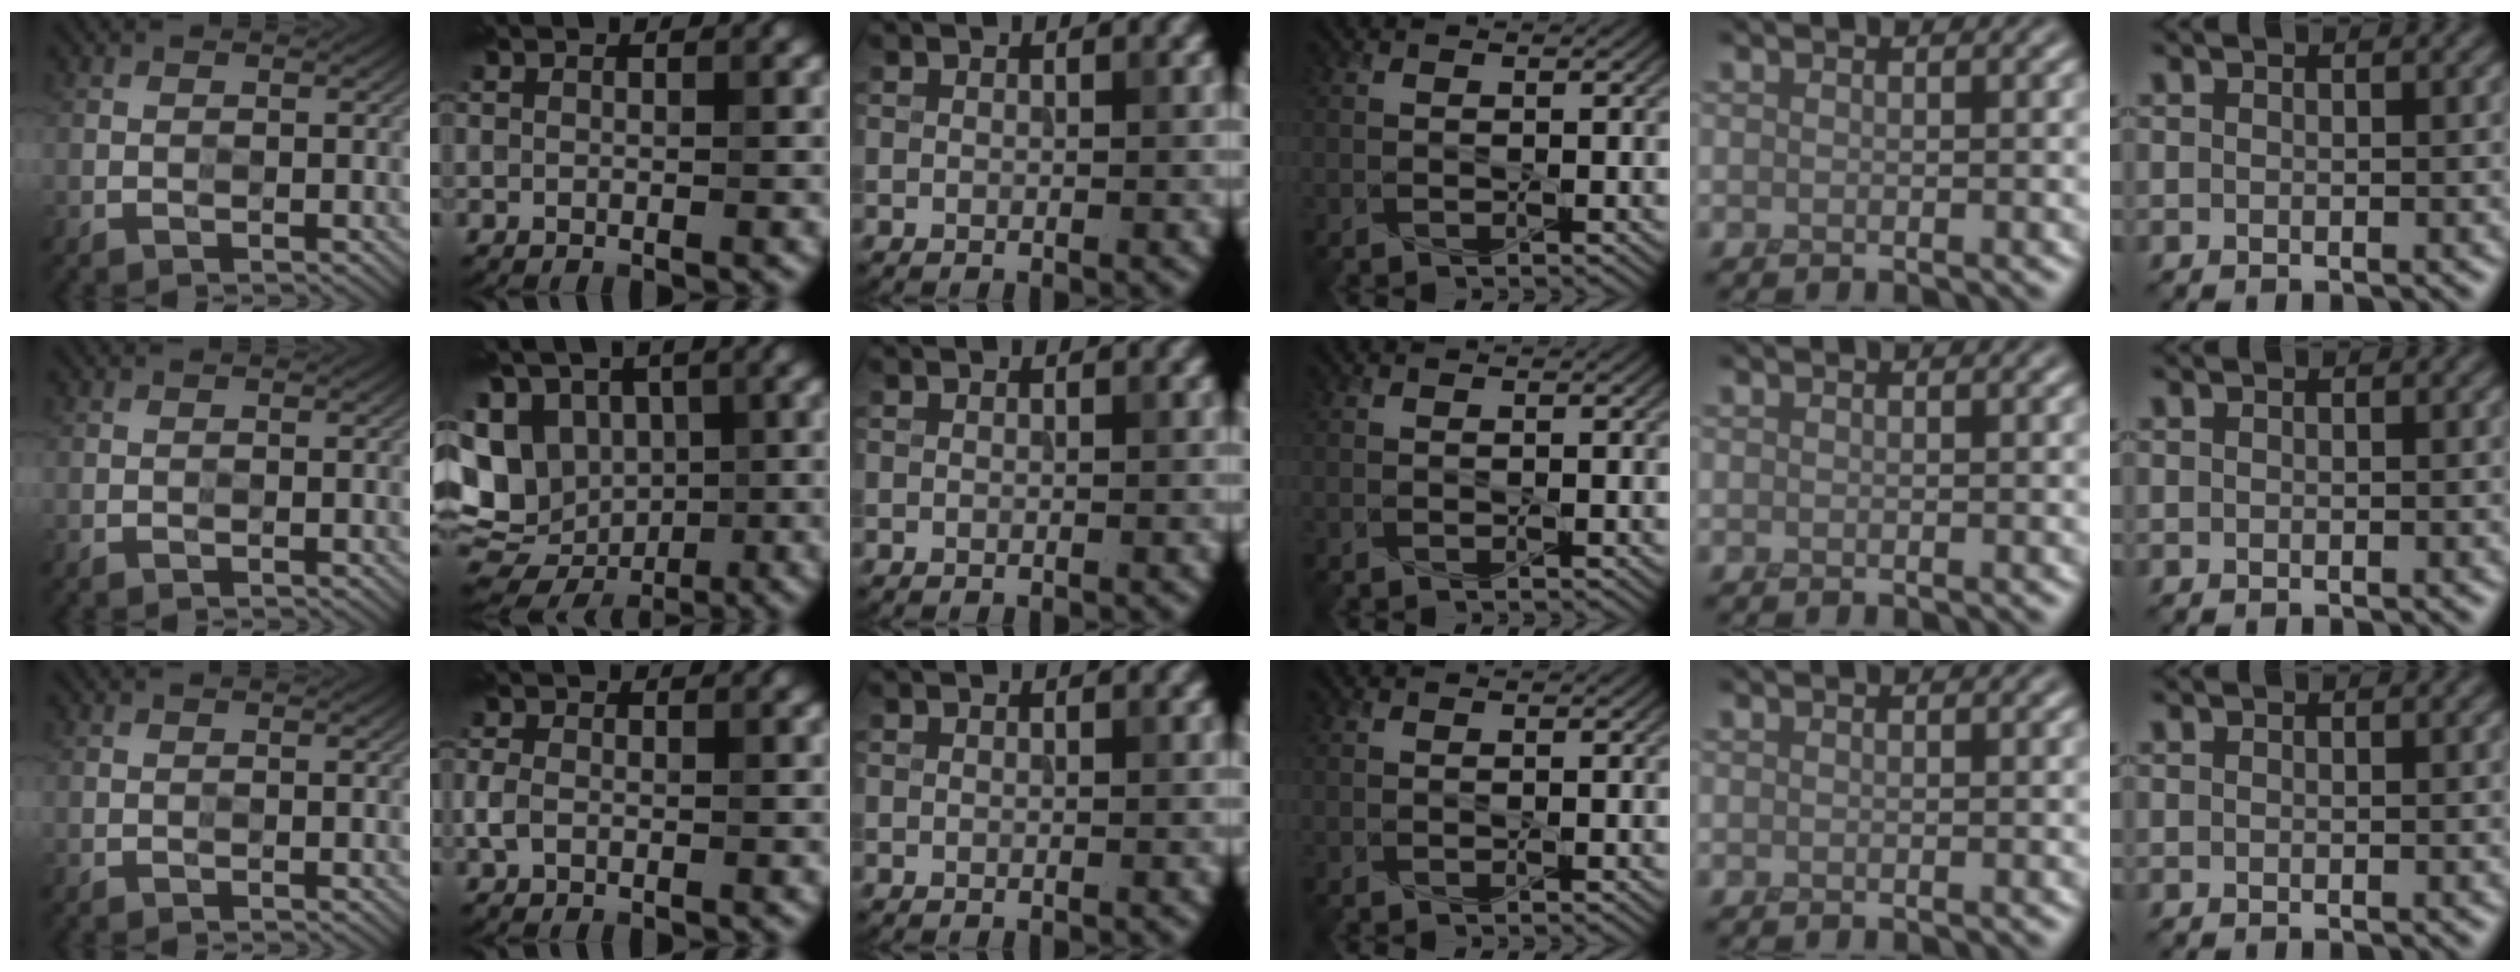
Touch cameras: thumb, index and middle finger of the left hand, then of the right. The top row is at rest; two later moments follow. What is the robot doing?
{"motion": "press", "object": "toy piano key"}